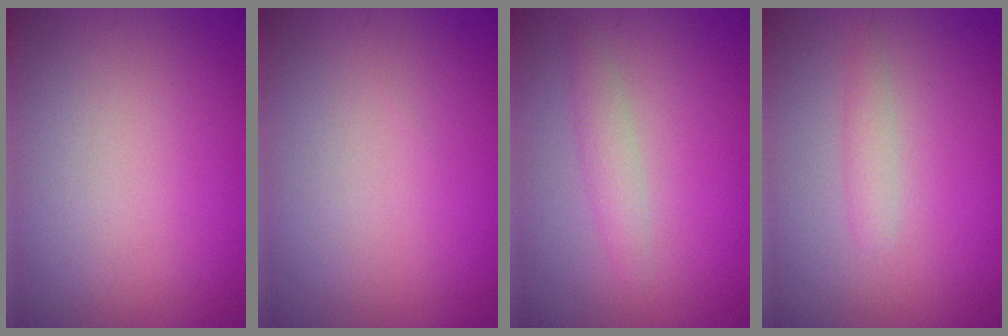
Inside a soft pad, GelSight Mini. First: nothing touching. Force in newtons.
{"total": 0.0}
{"total": 1.8, "press": 1.8, "slide": 0.1}
{"total": 1.4, "press": 1.4, "slide": 0.1}